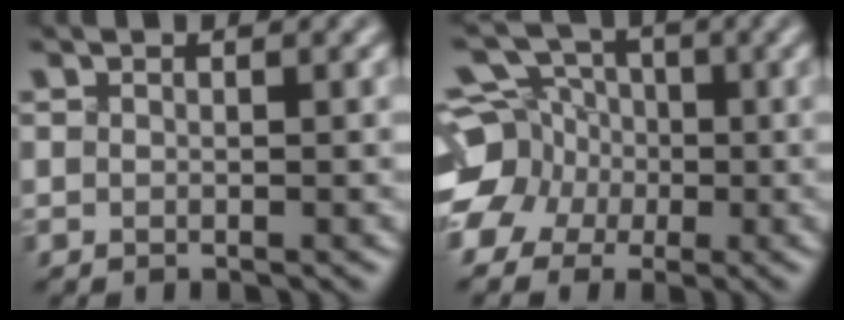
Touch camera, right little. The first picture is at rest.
{"total": 8.2, "force": [-1.6, 7.3, 3.5], "torque": [-0.090, 0.024, -0.057]}